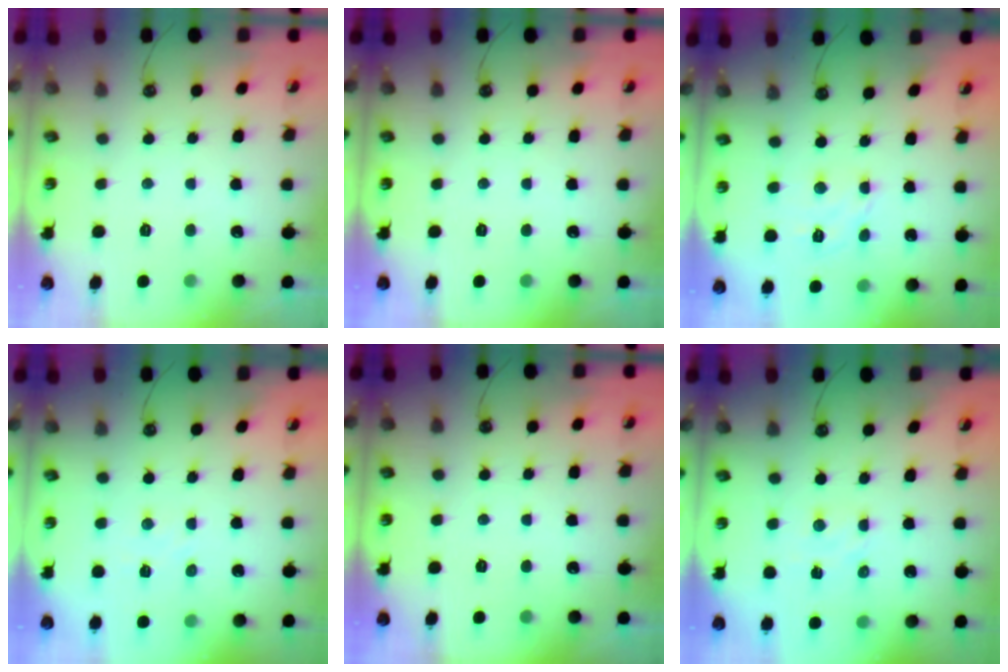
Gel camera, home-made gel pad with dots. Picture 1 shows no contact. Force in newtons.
{"total": 0.0}
{"total": 5.2, "press": 5.1, "slide": 0.5}
{"total": 2.7, "press": 2.7, "slide": 0.4}
{"total": 0.0}
{"total": 2.4, "press": 2.4, "slide": 0.4}